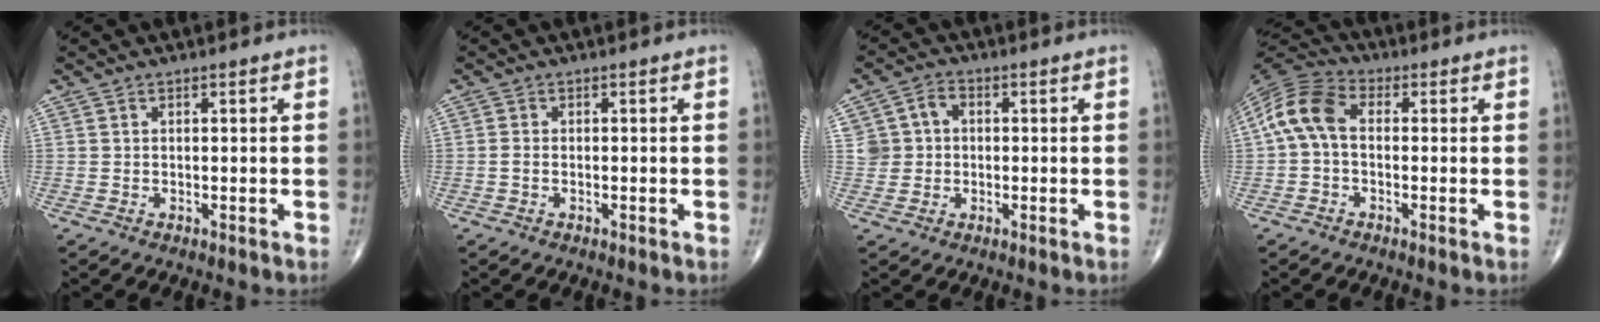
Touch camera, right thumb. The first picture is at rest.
{"total": 1.0, "force": [-0.3, 0.6, 0.7], "torque": [-0.017, -0.001, -0.006]}
{"total": 5.2, "force": [0.5, 4.7, 2.1], "torque": [-0.020, 0.013, 0.005]}
{"total": 9.4, "force": [0.2, 6.0, 7.2], "torque": [-0.144, 0.027, -0.012]}